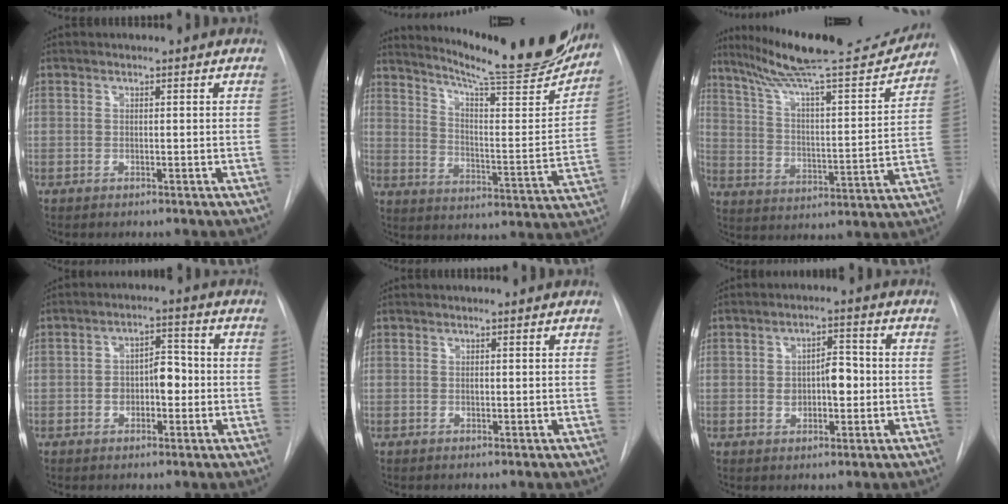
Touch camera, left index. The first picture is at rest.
{"total": 23.9, "force": [20.9, 2.2, 11.4], "torque": [-0.174, -0.070, 0.277]}
{"total": 21.6, "force": [19.1, 1.5, 9.9], "torque": [-0.165, -0.030, 0.282]}
{"total": 5.4, "force": [-1.7, 2.8, 4.3], "torque": [-0.068, 0.015, -0.024]}
{"total": 0.7, "force": [-0.7, -0.1, 0.2], "torque": [-0.005, -0.005, -0.010]}
{"total": 5.4, "force": [-1.1, 2.7, 4.5], "torque": [-0.070, 0.008, -0.011]}